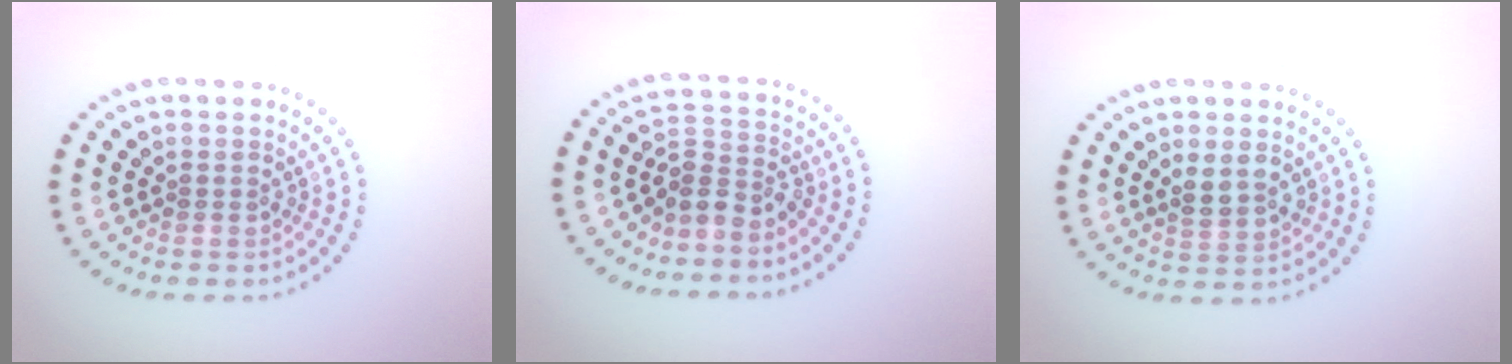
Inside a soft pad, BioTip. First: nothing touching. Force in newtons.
{"total": 2.8, "press": 2.0, "slide": 1.9}
{"total": 2.1, "press": 2.0, "slide": 0.8}